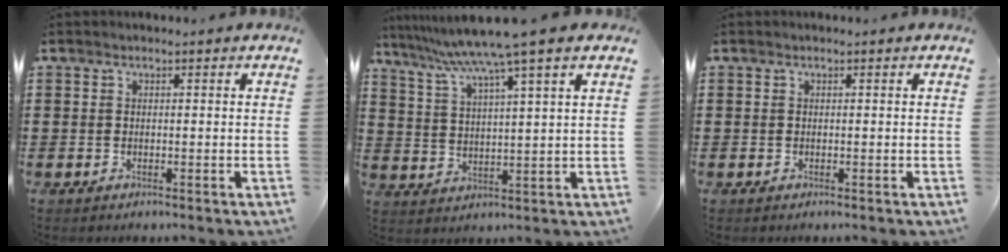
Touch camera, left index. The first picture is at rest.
{"total": 8.3, "force": [6.5, -1.7, 4.9], "torque": [-0.118, -0.040, 0.104]}
{"total": 0.0}